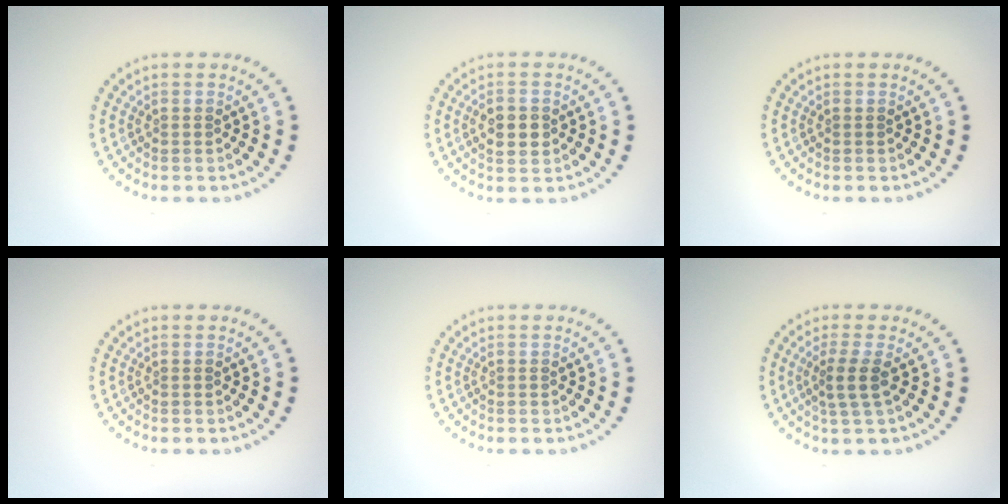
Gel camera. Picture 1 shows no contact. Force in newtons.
{"total": 2.6, "press": 2.6, "slide": 0.1}
{"total": 0.0}
{"total": 0.0}
{"total": 0.0}
{"total": 2.3, "press": 1.9, "slide": 1.4}